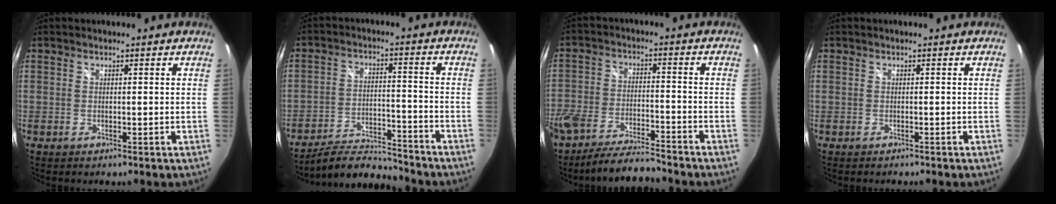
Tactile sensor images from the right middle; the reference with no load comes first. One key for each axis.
{"total": 10.0, "fx": -9.8, "fy": 1.0, "fz": 1.9, "tx": -0.055, "ty": 0.002, "tz": -0.163}
{"total": 11.2, "fx": -9.4, "fy": 2.8, "fz": 5.3, "tx": -0.130, "ty": -0.012, "tz": -0.166}
{"total": 0.0}